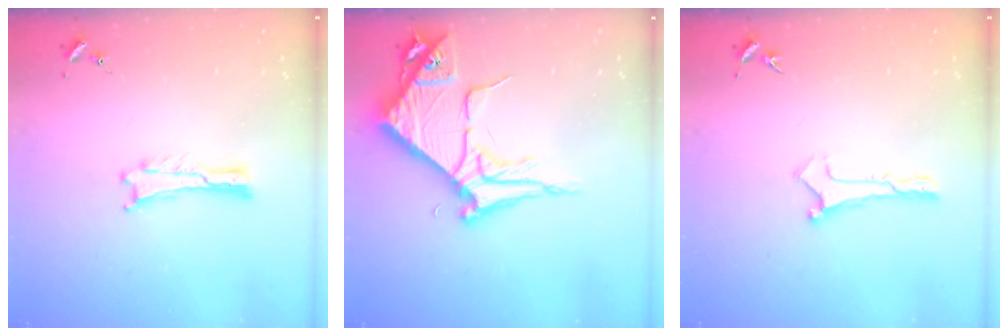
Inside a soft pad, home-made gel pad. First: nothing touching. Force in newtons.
{"total": 8.7, "press": 8.6, "slide": 1.0}
{"total": 0.0}